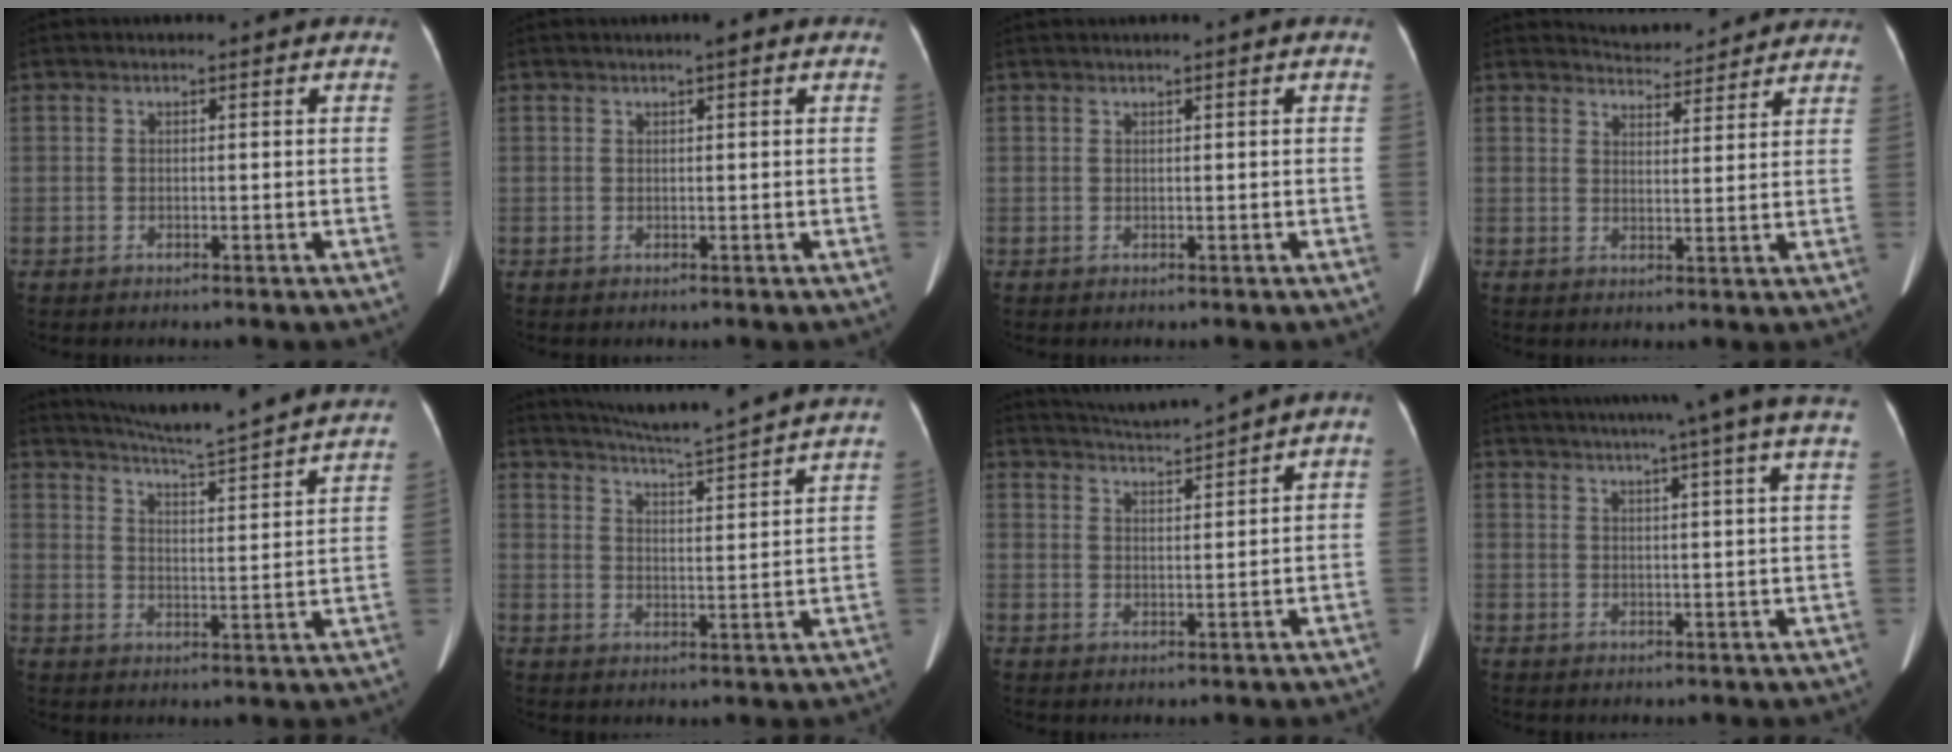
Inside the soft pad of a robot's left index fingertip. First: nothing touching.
{"total": 1.3, "force": [0.7, 0.4, 1.0], "torque": [-0.015, 0.015, 0.007]}
{"total": 0.7, "force": [0.2, -0.2, 0.7], "torque": [-0.014, 0.005, 0.009]}
{"total": 6.9, "force": [6.7, 1.4, 0.6], "torque": [-0.008, 0.010, 0.085]}
{"total": 22.0, "force": [20.3, -0.5, 8.4], "torque": [-0.136, -0.043, 0.260]}
{"total": 17.3, "force": [15.8, -1.1, 6.9], "torque": [-0.120, -0.020, 0.210]}
{"total": 5.8, "force": [5.3, -1.7, 1.5], "torque": [-0.033, -0.003, 0.098]}
{"total": 20.6, "force": [17.2, -1.7, 11.2], "torque": [-0.185, -0.008, 0.216]}